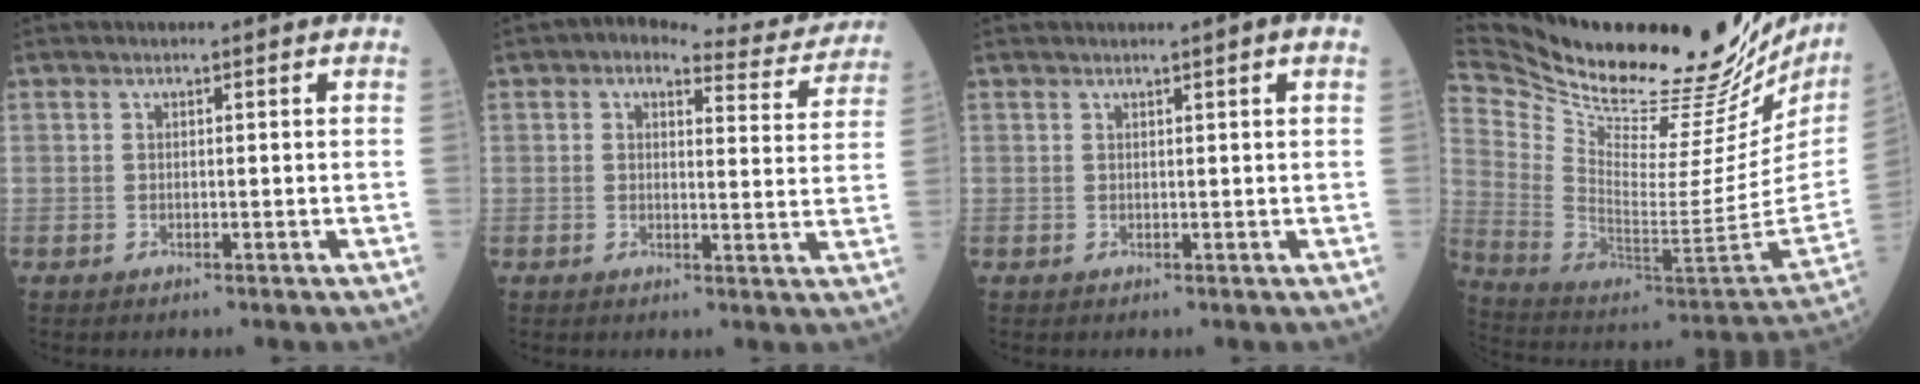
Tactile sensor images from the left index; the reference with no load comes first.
{"total": 8.9, "force": [7.8, 3.3, 2.8], "torque": [-0.018, 0.000, 0.071]}
{"total": 1.0, "force": [0.3, 0.0, 0.9], "torque": [-0.013, 0.000, 0.000]}
{"total": 38.5, "force": [32.8, 7.6, 18.6], "torque": [-0.333, -0.106, 0.460]}